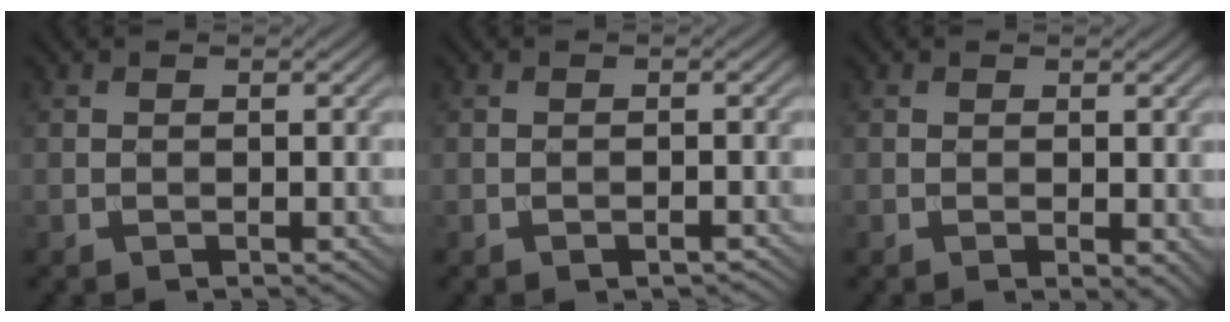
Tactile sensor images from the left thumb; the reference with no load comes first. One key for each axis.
{"total": 1.2, "fx": -0.8, "fy": 0.4, "fz": 0.8, "tx": -0.011, "ty": 0.000, "tz": -0.012}
{"total": 1.7, "fx": -0.2, "fy": 0.7, "fz": 1.5, "tx": -0.022, "ty": -0.007, "tz": -0.001}